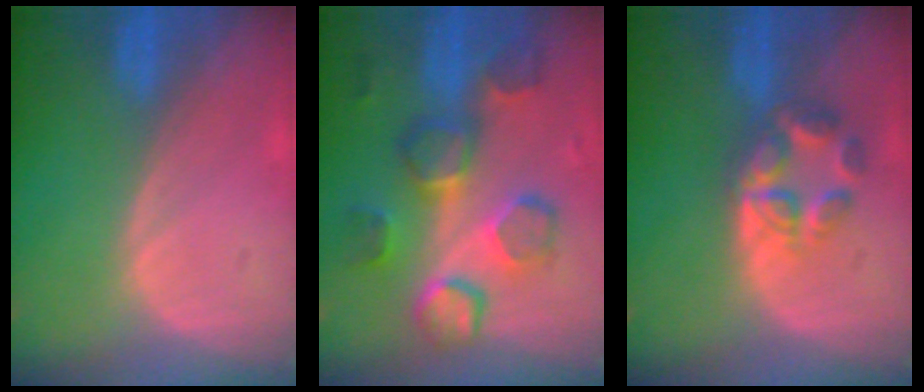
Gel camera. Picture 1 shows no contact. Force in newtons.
{"total": 9.0, "press": 9.0, "slide": 0.3}
{"total": 5.9, "press": 5.5, "slide": 2.2}